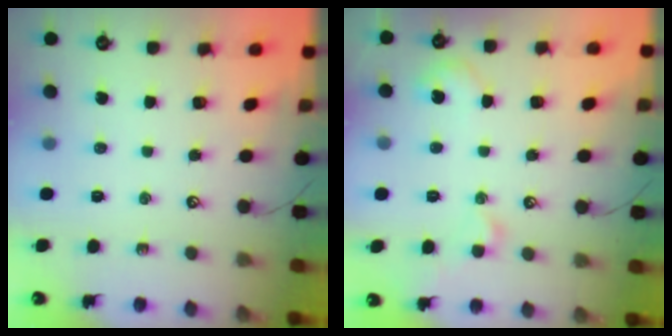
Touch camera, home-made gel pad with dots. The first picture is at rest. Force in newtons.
{"total": 2.7, "press": 2.7, "slide": 0.0}